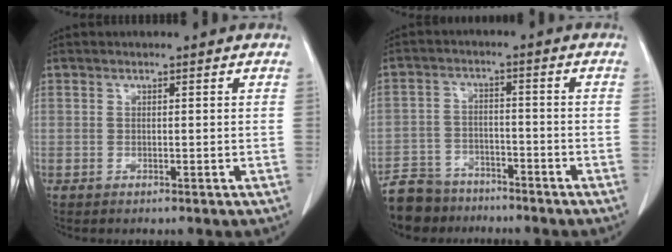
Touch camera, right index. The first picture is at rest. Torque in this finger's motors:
{"motor_torque": [-0.92, 0.01, -1.06, -0.21]}